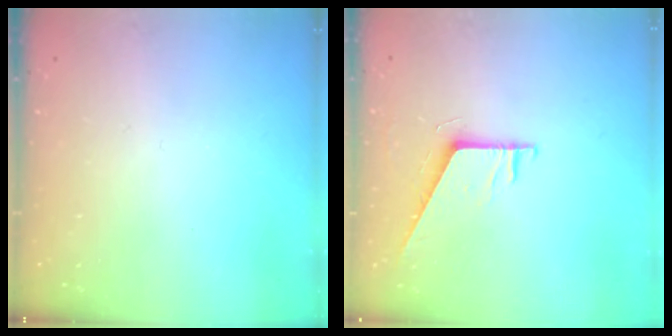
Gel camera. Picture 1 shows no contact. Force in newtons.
{"total": 5.4, "press": 5.4, "slide": 0.5}